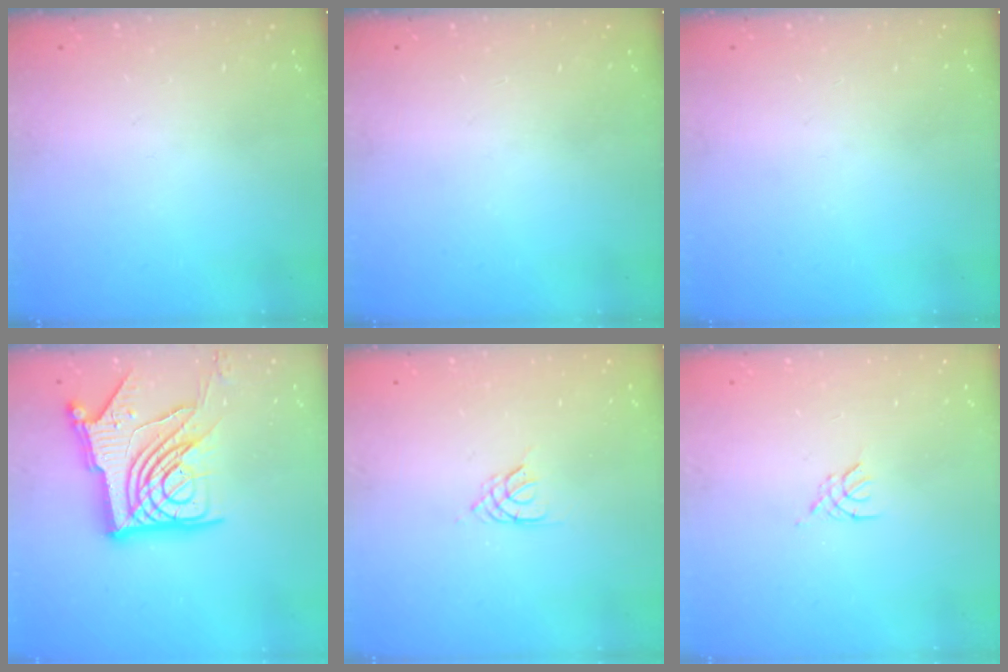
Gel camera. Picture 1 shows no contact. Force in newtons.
{"total": 0.0}
{"total": 0.0}
{"total": 21.1, "press": 21.0, "slide": 2.7}
{"total": 2.1, "press": 2.1, "slide": 0.4}
{"total": 2.6, "press": 2.5, "slide": 0.6}